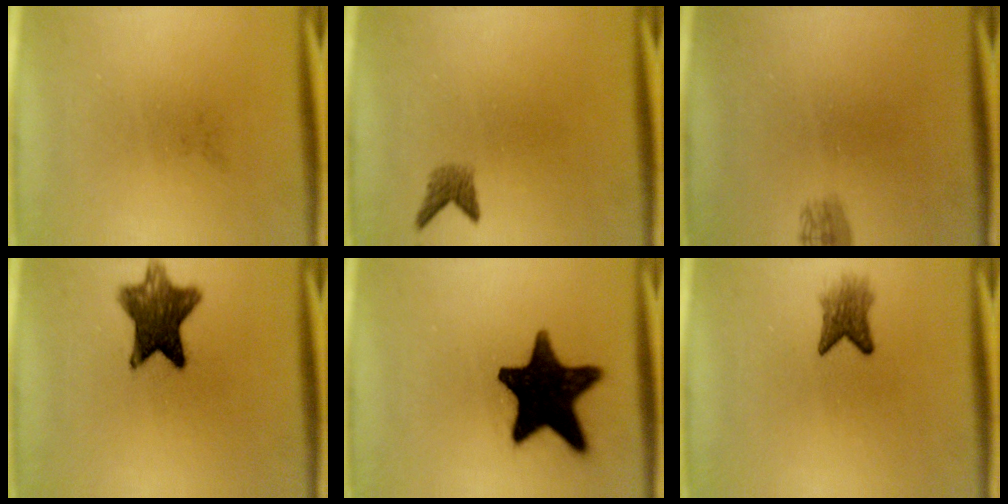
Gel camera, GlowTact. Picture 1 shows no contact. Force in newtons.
{"total": 2.0}
{"total": 1.6}
{"total": 9.9}
{"total": 17.9}
{"total": 3.3}